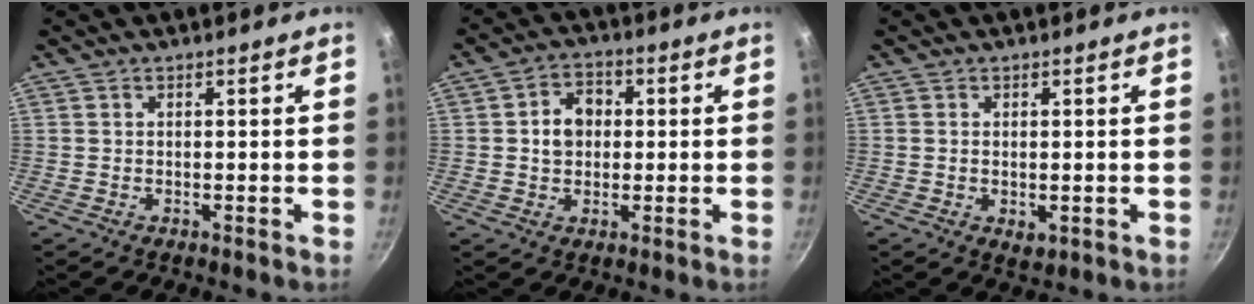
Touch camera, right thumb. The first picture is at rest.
{"total": 6.6, "force": [0.6, 5.4, 3.8], "torque": [-0.032, 0.012, 0.002]}
{"total": 2.5, "force": [-0.2, 1.5, 2.0], "torque": [-0.030, -0.008, -0.002]}